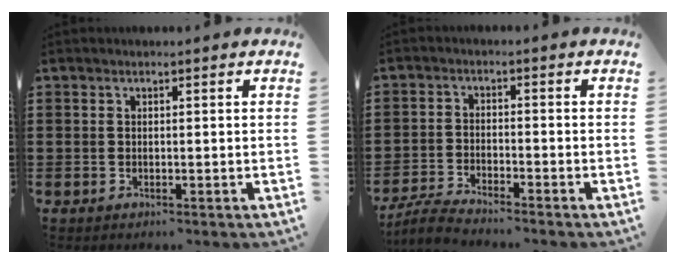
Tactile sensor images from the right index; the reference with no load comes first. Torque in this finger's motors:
{"motor_torque": [-0.28, 0.55, -0.03, -0.03]}